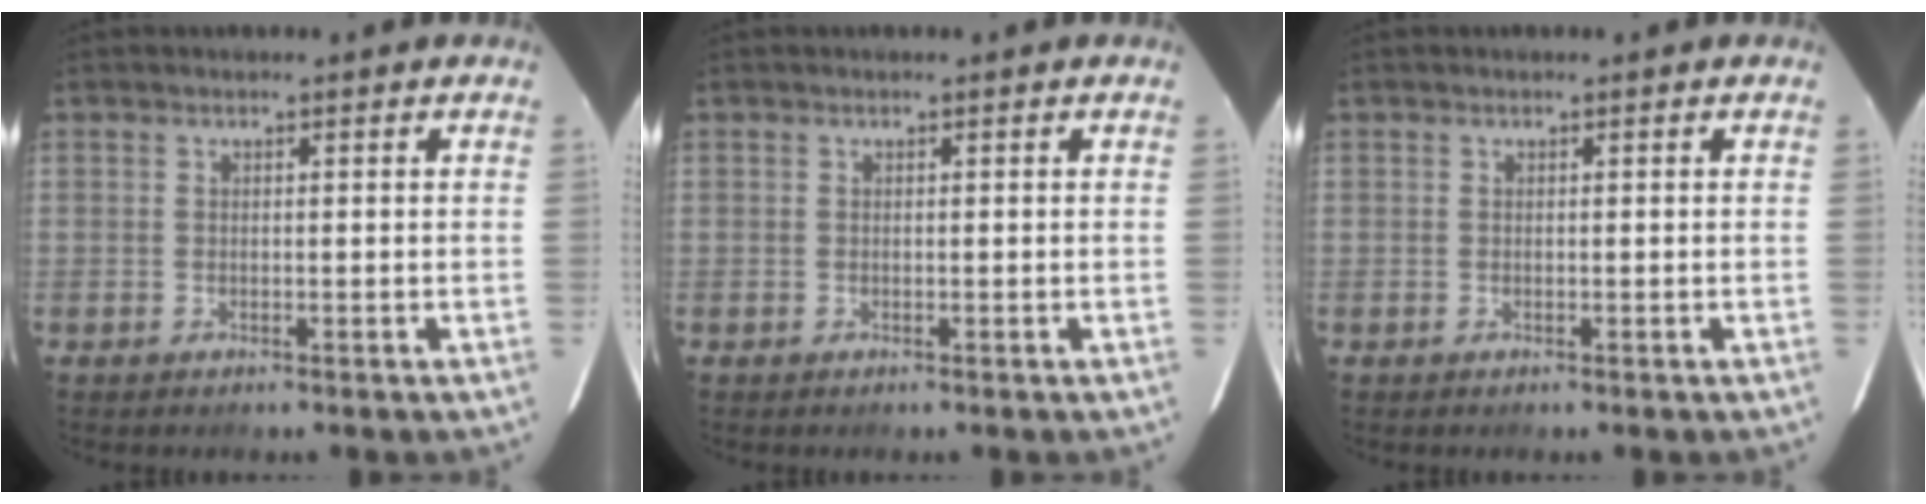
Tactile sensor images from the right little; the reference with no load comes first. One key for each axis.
{"total": 0.0}
{"total": 0.0}